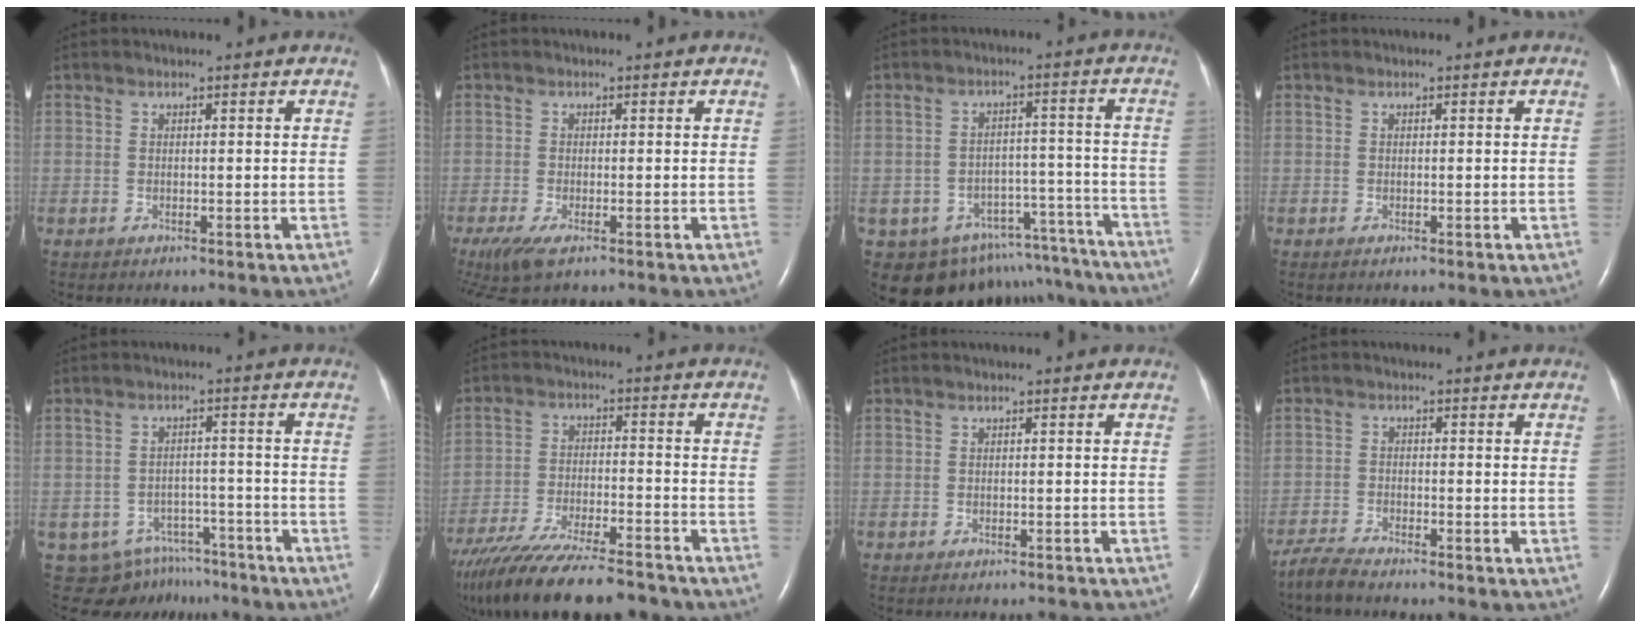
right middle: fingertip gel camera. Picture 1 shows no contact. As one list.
[{"total": 5.1, "force": [-3.2, 1.5, 3.7], "torque": [-0.080, -0.017, -0.055]}, {"total": 16.8, "force": [-14.2, 8.1, 3.7], "torque": [-0.051, 0.053, -0.168]}, {"total": 0.0}, {"total": 9.0, "force": [-7.2, 5.3, 1.0], "torque": [-0.014, 0.018, -0.093]}, {"total": 21.3, "force": [-18.0, 3.9, 10.8], "torque": [-0.208, -0.040, -0.281]}, {"total": 1.8, "force": [-1.8, 0.0, 0.2], "torque": [-0.005, -0.005, -0.020]}, {"total": 3.6, "force": [-3.4, 0.0, 1.3], "torque": [-0.030, -0.016, -0.066]}]